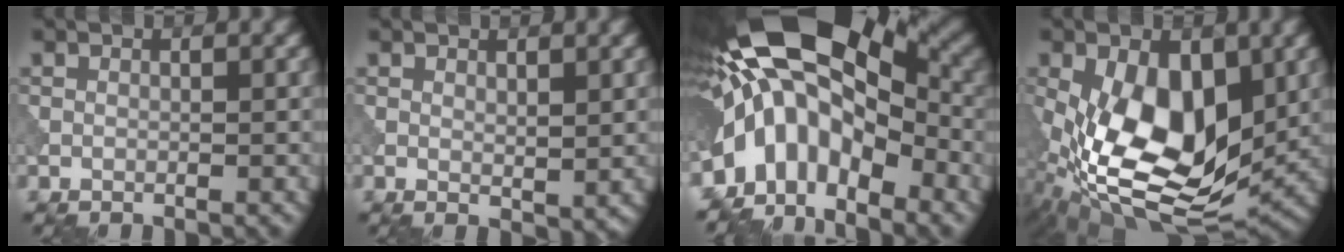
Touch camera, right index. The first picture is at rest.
{"total": 1.2, "force": [0.6, 0.5, 0.8], "torque": [-0.014, -0.006, 0.015]}
{"total": 14.4, "force": [-1.9, 7.9, 12.0], "torque": [-0.193, 0.026, -0.041]}
{"total": 12.3, "force": [-0.7, 7.0, 10.1], "torque": [-0.185, -0.017, -0.015]}